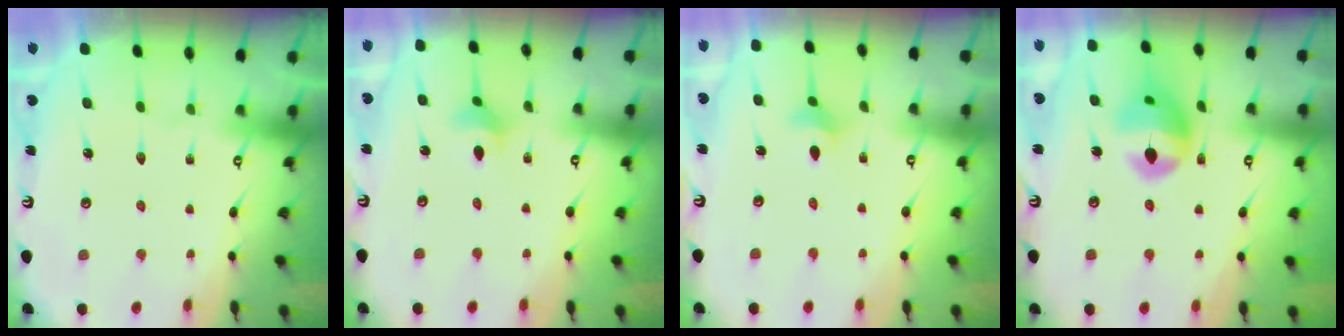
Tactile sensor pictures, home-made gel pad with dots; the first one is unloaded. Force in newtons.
{"total": 3.5, "press": 3.4, "slide": 0.6}
{"total": 3.9, "press": 3.7, "slide": 1.0}
{"total": 13.3, "press": 13.1, "slide": 1.8}